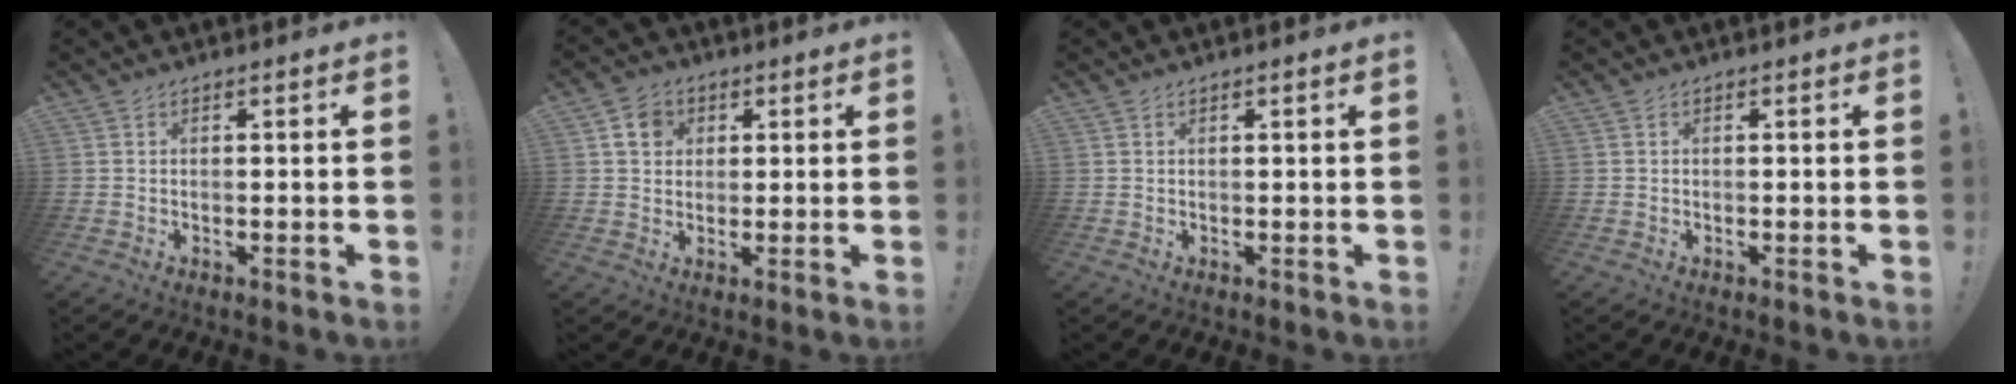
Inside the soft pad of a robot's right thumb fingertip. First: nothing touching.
{"total": 6.2, "force": [2.3, 5.2, 2.5], "torque": [-0.042, 0.003, 0.046]}
{"total": 0.8, "force": [0.3, -0.3, 0.7], "torque": [-0.012, -0.001, 0.003]}
{"total": 0.0}